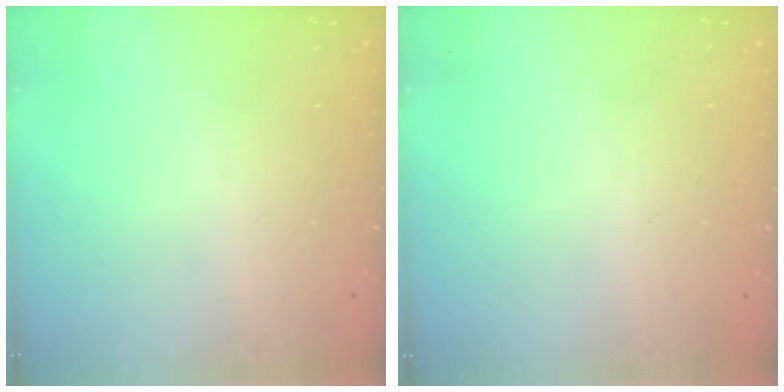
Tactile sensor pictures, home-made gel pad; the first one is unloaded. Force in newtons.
{"total": 2.6, "press": 2.6, "slide": 0.2}